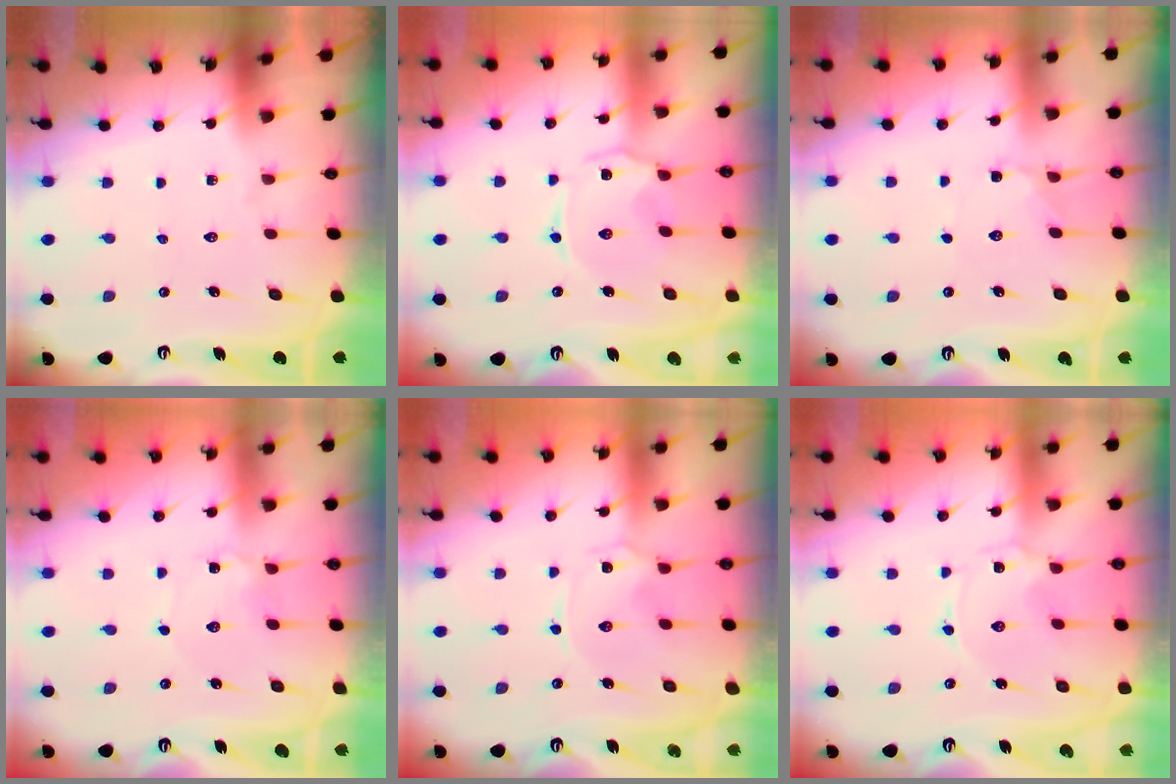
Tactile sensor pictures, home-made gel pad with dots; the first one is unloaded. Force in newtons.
{"total": 1.1, "press": 1.0, "slide": 0.4}
{"total": 2.2, "press": 2.2, "slide": 0.6}
{"total": 1.2, "press": 1.1, "slide": 0.1}
{"total": 0.0}
{"total": 0.0}